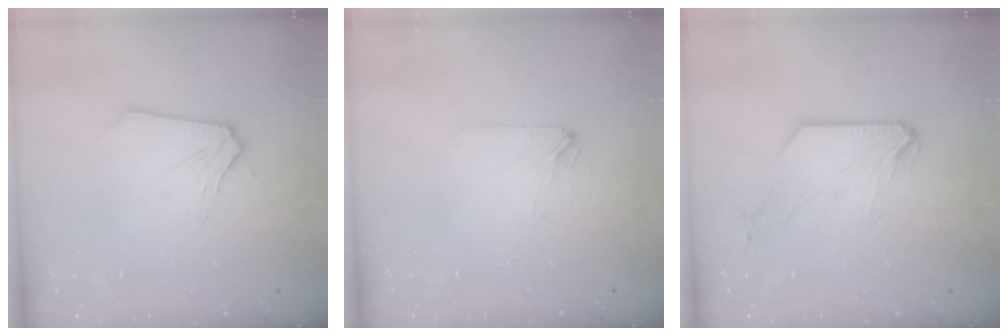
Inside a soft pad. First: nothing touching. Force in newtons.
{"total": 1.8, "press": 1.7, "slide": 0.4}
{"total": 1.6, "press": 1.6, "slide": 0.4}